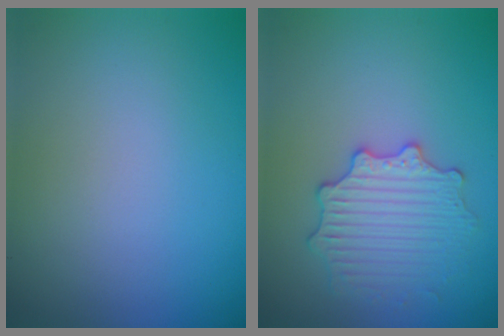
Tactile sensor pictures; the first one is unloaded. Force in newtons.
{"total": 3.2, "press": 3.1, "slide": 0.4}